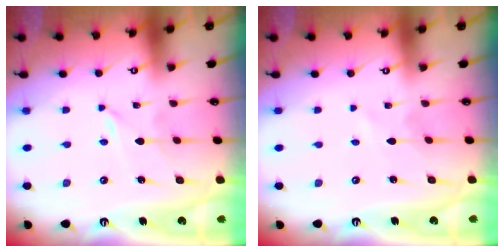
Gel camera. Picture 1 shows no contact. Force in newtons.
{"total": 0.5, "press": 0.5, "slide": 0.1}